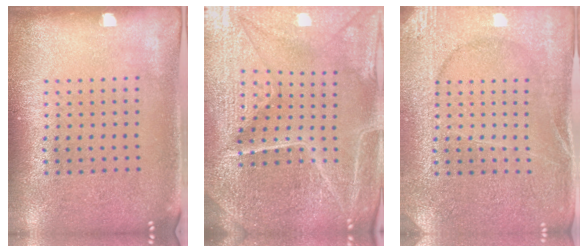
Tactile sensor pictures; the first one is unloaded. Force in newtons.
{"total": 5.8, "press": 5.3, "slide": 2.4}
{"total": 3.0, "press": 2.9, "slide": 0.4}